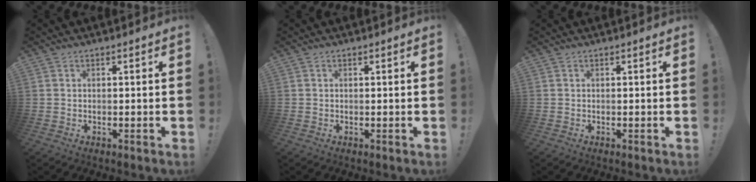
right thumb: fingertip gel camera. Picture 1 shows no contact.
{"total": 0.0}
{"total": 0.0}